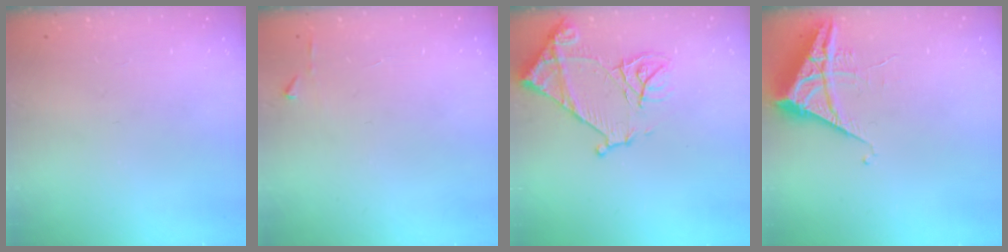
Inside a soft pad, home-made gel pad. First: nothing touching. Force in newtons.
{"total": 3.2, "press": 3.2, "slide": 0.4}
{"total": 13.0, "press": 13.0, "slide": 1.3}
{"total": 6.1, "press": 6.1, "slide": 0.3}